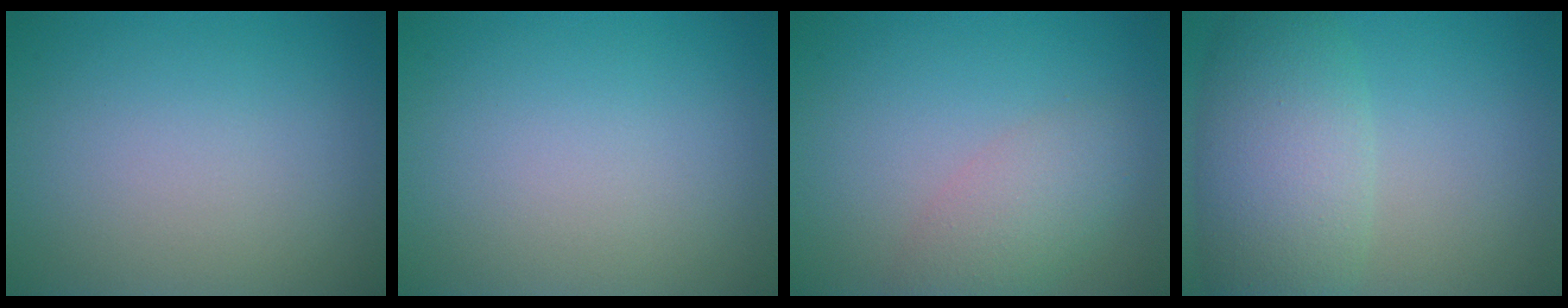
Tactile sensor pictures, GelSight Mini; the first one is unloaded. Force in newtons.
{"total": 0.0}
{"total": 3.2, "press": 3.2, "slide": 0.1}
{"total": 5.6, "press": 5.6, "slide": 0.4}